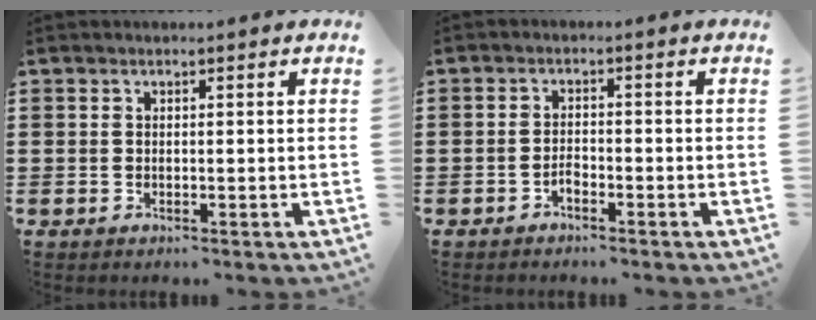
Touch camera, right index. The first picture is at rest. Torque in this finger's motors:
{"motor_torque": [1.16, 0.97, 0.00, -0.01]}